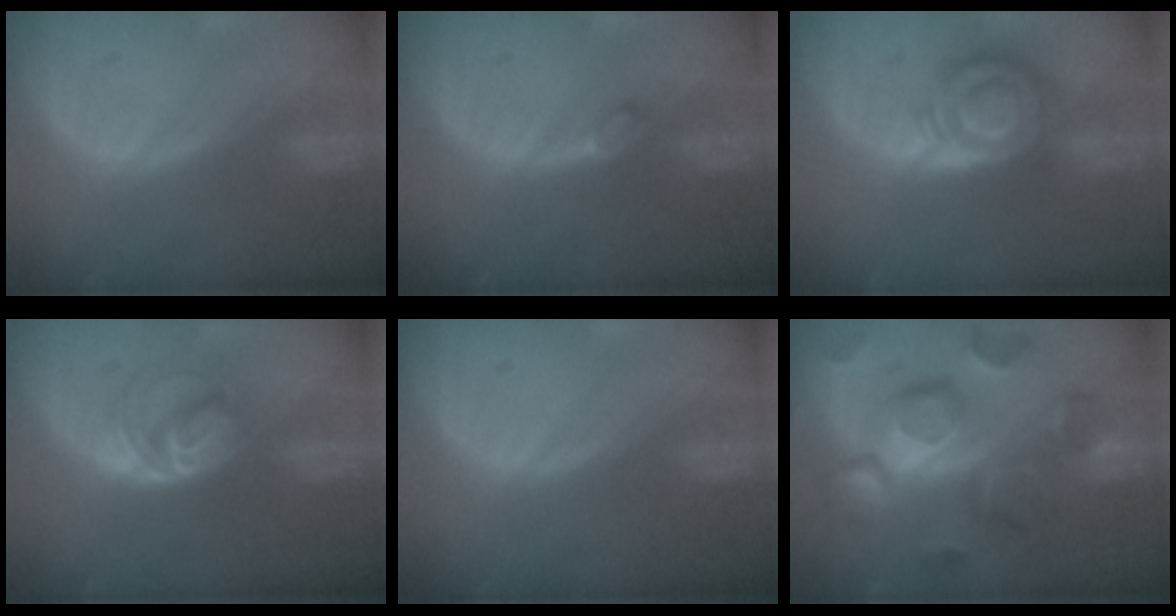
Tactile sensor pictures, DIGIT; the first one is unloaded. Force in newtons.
{"total": 1.6, "press": 1.6, "slide": 0.2}
{"total": 7.4, "press": 7.4, "slide": 0.4}
{"total": 6.3, "press": 5.4, "slide": 3.1}
{"total": 0.0}
{"total": 12.3, "press": 12.3, "slide": 1.0}